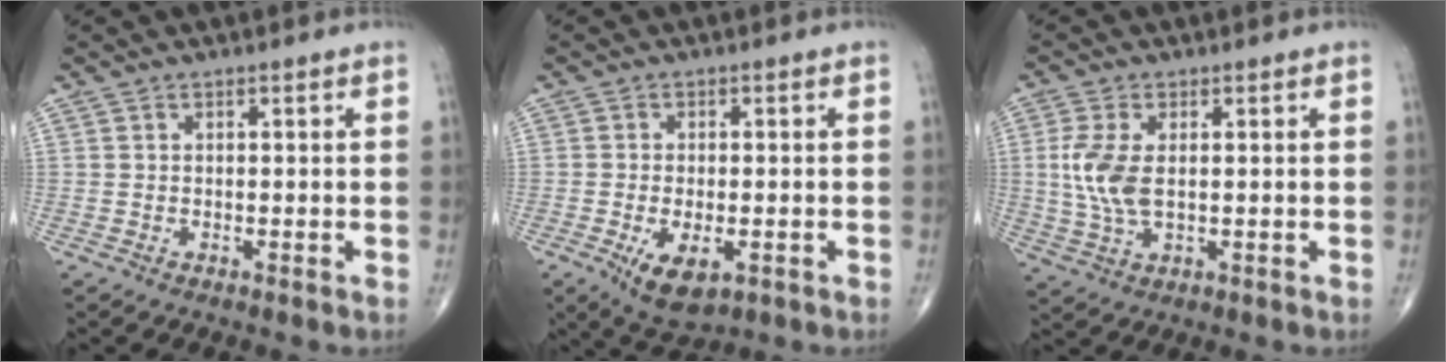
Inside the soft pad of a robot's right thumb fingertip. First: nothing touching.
{"total": 7.4, "force": [-2.5, 3.5, 6.0], "torque": [-0.100, -0.006, -0.032]}
{"total": 7.7, "force": [0.7, 3.9, 6.6], "torque": [-0.160, -0.003, 0.017]}